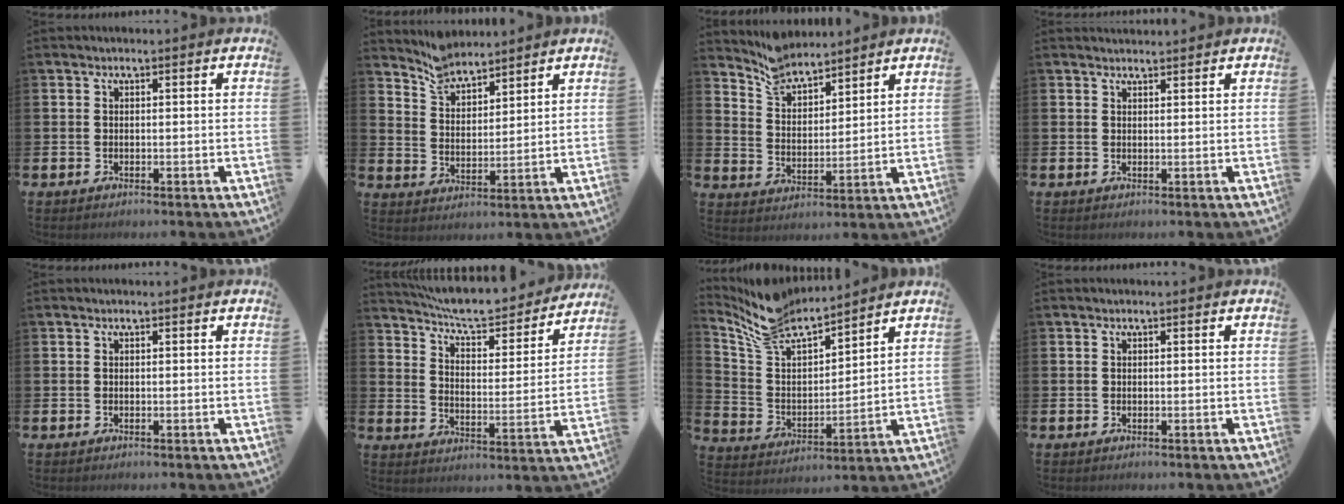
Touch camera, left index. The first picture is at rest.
{"total": 5.7, "force": [5.6, 1.3, 0.4], "torque": [-0.037, -0.029, 0.104]}
{"total": 6.3, "force": [6.0, 1.5, 0.8], "torque": [-0.048, -0.033, 0.111]}
{"total": 1.5, "force": [1.5, 0.2, 0.0], "torque": [0.005, -0.006, 0.027]}
{"total": 0.0}
{"total": 7.7, "force": [7.3, 1.1, 2.1], "torque": [-0.071, -0.054, 0.126]}
{"total": 8.7, "force": [8.1, 2.2, 2.3], "torque": [-0.088, -0.051, 0.150]}
{"total": 0.0}